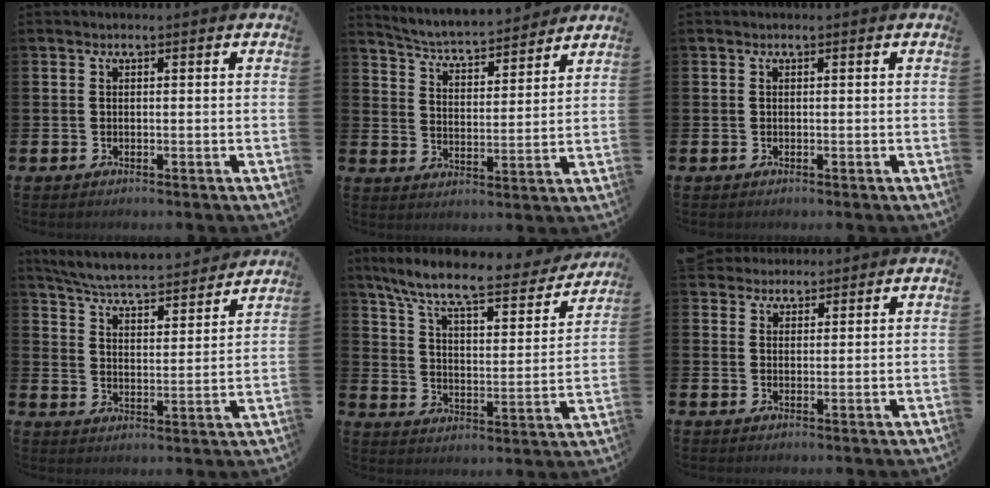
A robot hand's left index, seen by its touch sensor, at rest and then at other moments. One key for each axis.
{"total": 4.8, "fx": 4.8, "fy": 0.6, "fz": 0.7, "tx": -0.039, "ty": -0.042, "tz": 0.078}
{"total": 0.0}
{"total": 5.8, "fx": 5.6, "fy": 0.5, "fz": 1.6, "tx": -0.060, "ty": -0.046, "tz": 0.092}
{"total": 9.5, "fx": 8.1, "fy": 2.0, "fz": 4.5, "tx": -0.113, "ty": -0.055, "tz": 0.132}
{"total": 3.4, "fx": 3.2, "fy": 1.3, "fz": -0.4, "tx": 0.002, "ty": -0.009, "tz": 0.058}